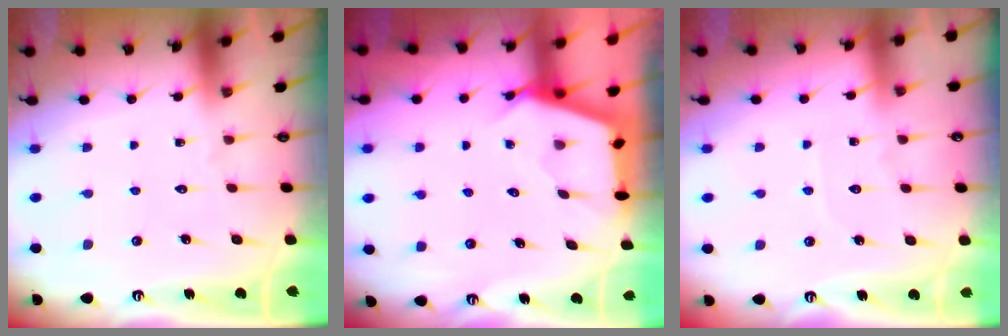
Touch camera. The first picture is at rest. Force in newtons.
{"total": 2.7, "press": 2.7, "slide": 0.3}
{"total": 2.5, "press": 2.5, "slide": 0.3}